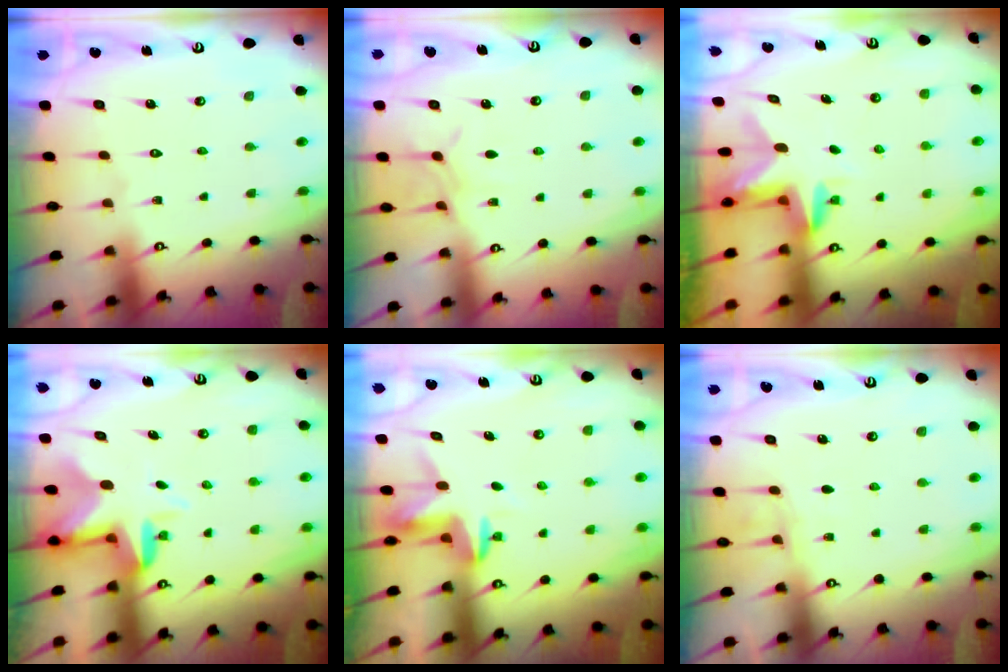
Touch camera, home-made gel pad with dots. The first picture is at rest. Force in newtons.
{"total": 6.7, "press": 6.7, "slide": 0.8}
{"total": 3.1, "press": 3.1, "slide": 0.3}
{"total": 4.9, "press": 4.6, "slide": 1.5}
{"total": 3.5, "press": 3.5, "slide": 0.2}
{"total": 6.1, "press": 6.1, "slide": 0.5}